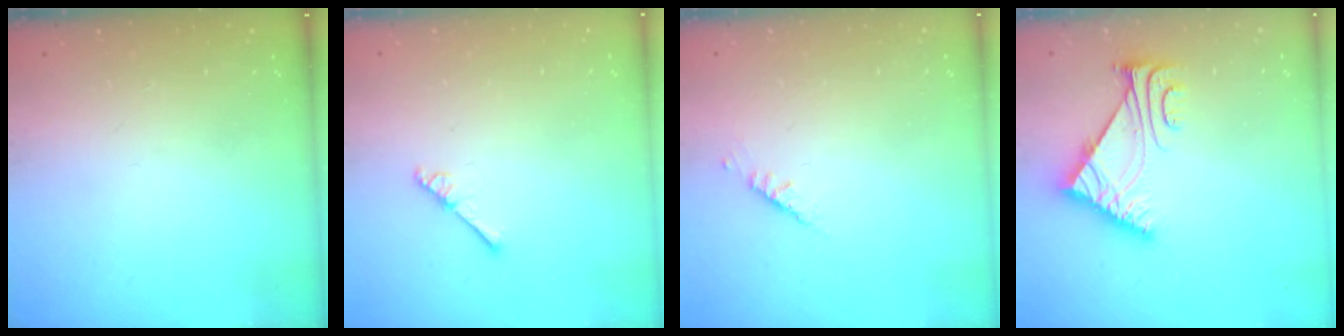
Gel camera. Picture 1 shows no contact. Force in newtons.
{"total": 2.6, "press": 2.6, "slide": 0.3}
{"total": 2.5, "press": 2.4, "slide": 0.7}
{"total": 6.7, "press": 6.7, "slide": 0.8}